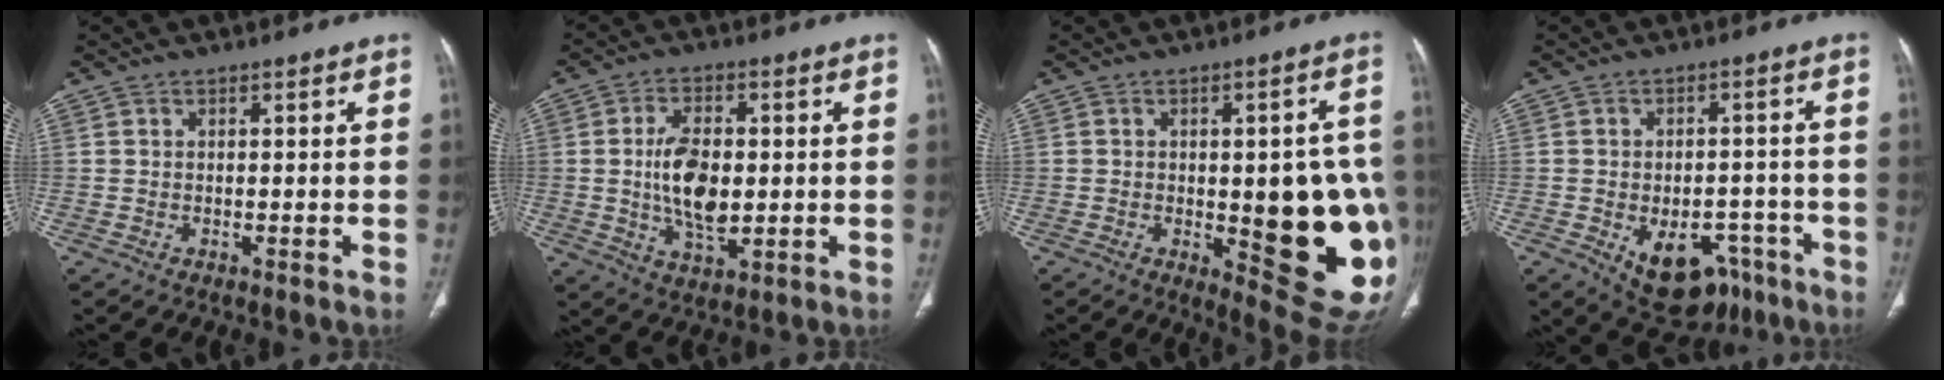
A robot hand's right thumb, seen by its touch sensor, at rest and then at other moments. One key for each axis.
{"total": 10.5, "fx": 0.0, "fy": 5.7, "fz": 8.9, "tx": -0.154, "ty": -0.005, "tz": 0.005}
{"total": 19.2, "fx": -2.8, "fy": 6.5, "fz": 17.8, "tx": -0.177, "ty": -0.003, "tz": -0.012}
{"total": 13.3, "fx": -6.9, "fy": 8.3, "fz": 7.8, "tx": -0.080, "ty": 0.033, "tz": -0.087}